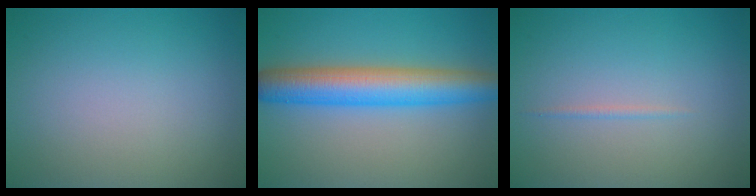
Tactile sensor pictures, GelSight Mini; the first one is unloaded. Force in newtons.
{"total": 7.1, "press": 7.1, "slide": 0.1}
{"total": 0.5, "press": 0.5, "slide": 0.0}